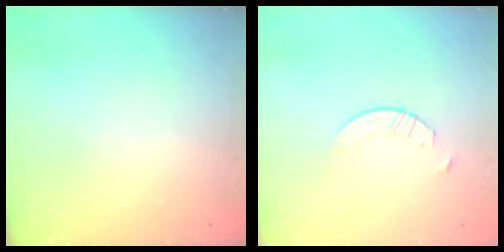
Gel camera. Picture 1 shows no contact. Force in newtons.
{"total": 2.9, "press": 2.9, "slide": 0.3}